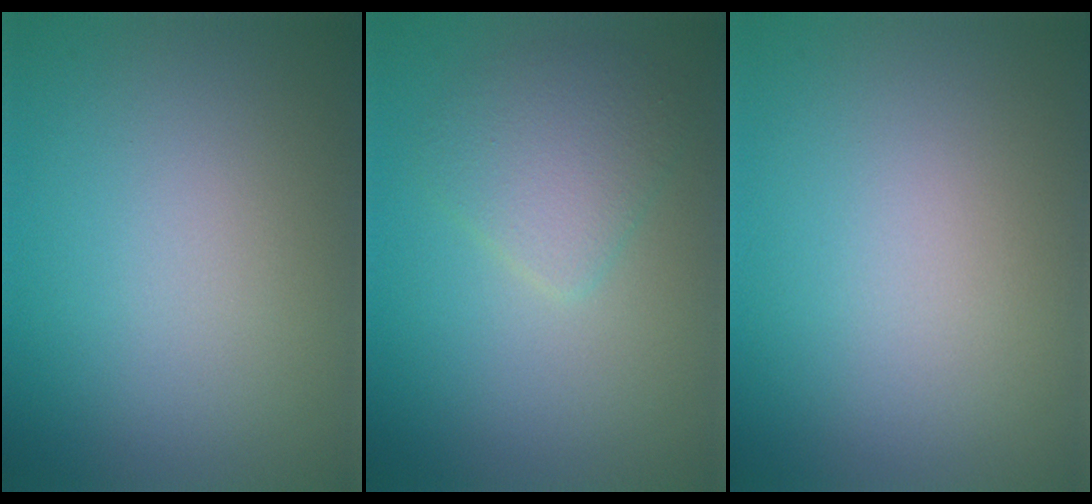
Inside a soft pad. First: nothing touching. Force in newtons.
{"total": 3.0, "press": 3.0, "slide": 0.1}
{"total": 0.0}